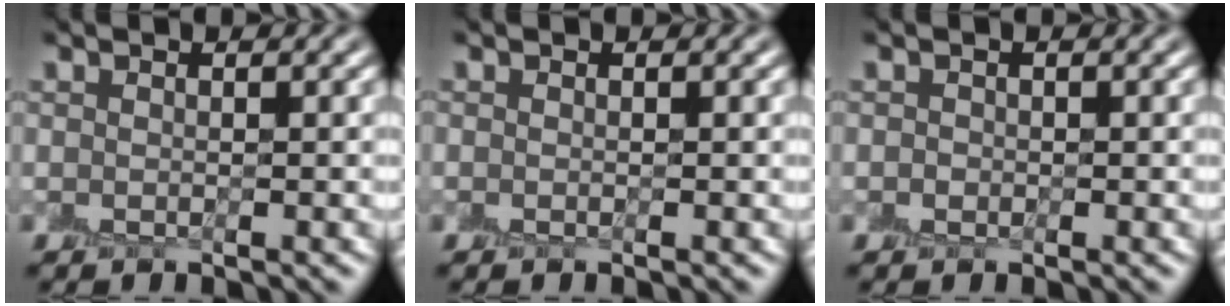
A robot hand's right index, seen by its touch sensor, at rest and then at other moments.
{"total": 0.0}
{"total": 0.7, "force": [-0.2, 0.6, 0.3], "torque": [-0.001, 0.003, 0.001]}